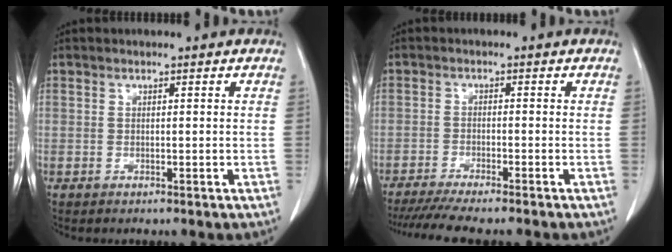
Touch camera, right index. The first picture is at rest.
{"total": 10.1, "force": [-8.7, 0.3, 5.1], "torque": [-0.067, -0.018, -0.135]}